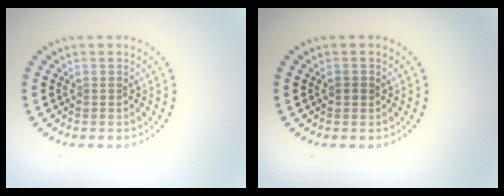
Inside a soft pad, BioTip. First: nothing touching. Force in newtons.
{"total": 0.8, "press": 0.8, "slide": 0.1}